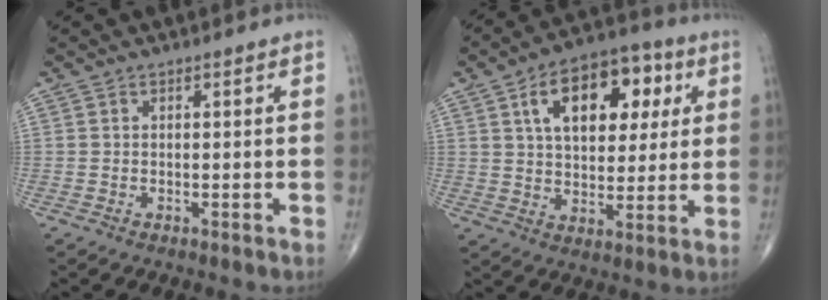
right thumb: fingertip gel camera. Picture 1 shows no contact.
{"total": 16.7, "force": [5.8, 9.7, 12.3], "torque": [-0.147, 0.000, 0.088]}